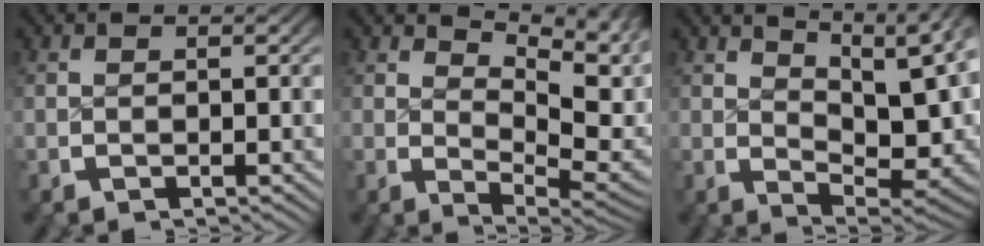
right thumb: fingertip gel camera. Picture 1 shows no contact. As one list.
[{"total": 8.1, "force": [2.4, 4.7, 6.2], "torque": [-0.077, -0.015, 0.044]}, {"total": 9.3, "force": [2.9, 5.0, 7.3], "torque": [-0.098, -0.024, 0.055]}]